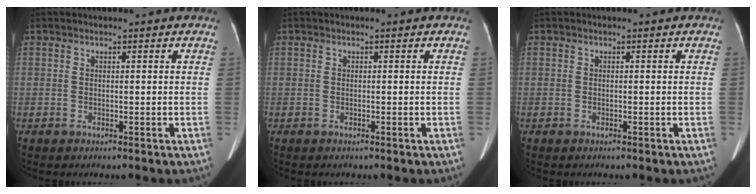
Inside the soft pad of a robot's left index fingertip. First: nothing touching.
{"total": 0.0}
{"total": 0.0}